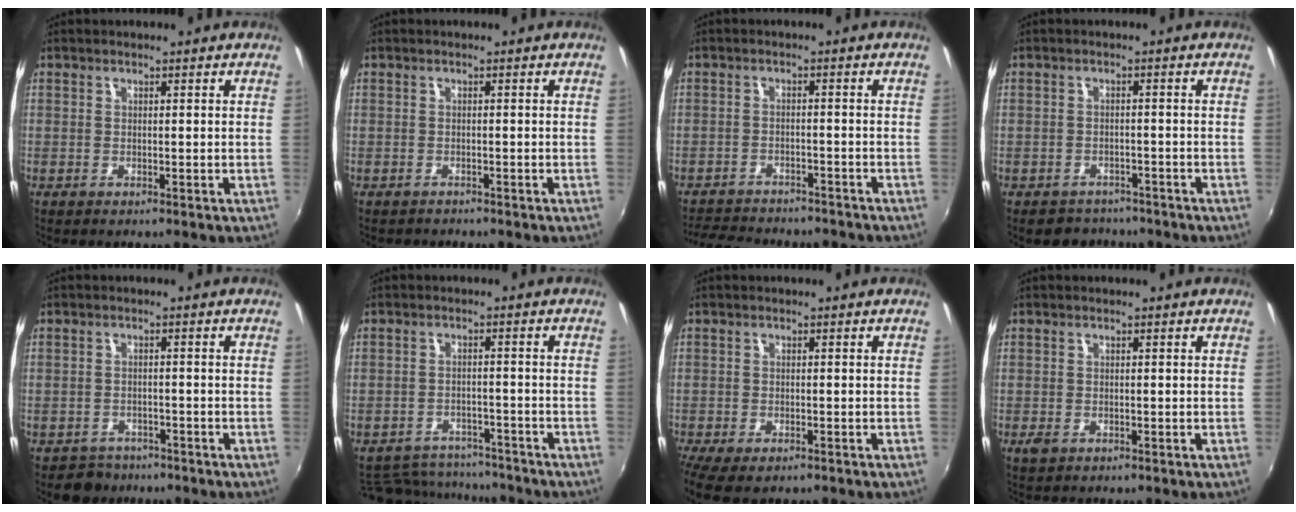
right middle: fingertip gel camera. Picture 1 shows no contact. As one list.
[{"total": 1.2, "force": [-1.1, 0.4, 0.0], "torque": [-0.005, -0.004, -0.017]}, {"total": 11.6, "force": [-10.3, 3.3, 4.0], "torque": [-0.097, -0.012, -0.151]}, {"total": 4.8, "force": [-4.0, 2.6, 0.3], "torque": [-0.015, 0.007, -0.060]}, {"total": 4.0, "force": [-3.1, 2.5, 0.0], "torque": [-0.013, 0.002, -0.052]}, {"total": 12.2, "force": [-10.8, 4.8, 3.1], "torque": [-0.084, 0.012, -0.149]}, {"total": 6.6, "force": [-4.5, 2.6, 4.0], "torque": [-0.096, -0.034, -0.077]}, {"total": 1.7, "force": [-0.8, 1.1, 0.9], "torque": [-0.018, -0.003, -0.014]}]